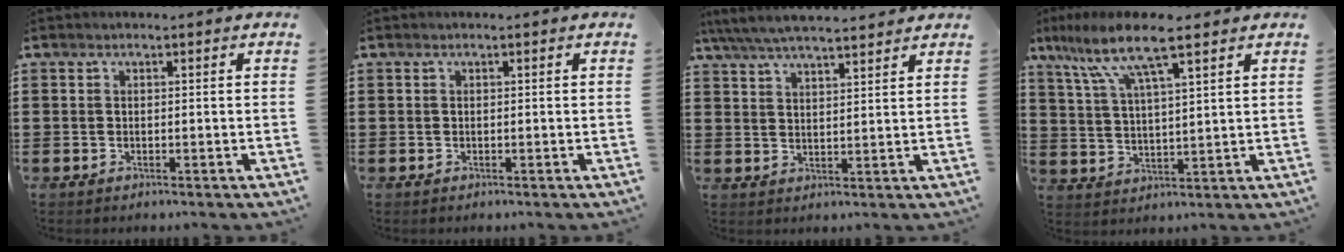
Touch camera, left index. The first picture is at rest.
{"total": 0.0}
{"total": 5.6, "force": [5.0, 0.6, 2.4], "torque": [-0.060, -0.014, 0.090]}
{"total": 9.5, "force": [6.5, 1.5, 6.7], "torque": [-0.148, -0.015, 0.113]}